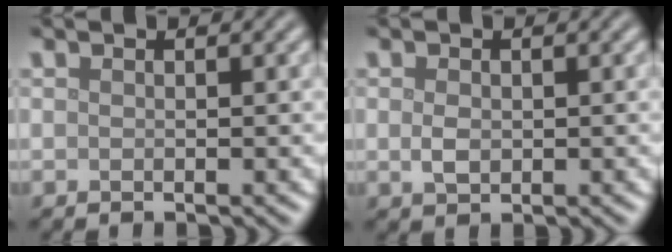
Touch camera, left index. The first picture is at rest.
{"total": 1.5, "force": [0.0, 1.1, 1.1], "torque": [-0.025, -0.001, 0.003]}